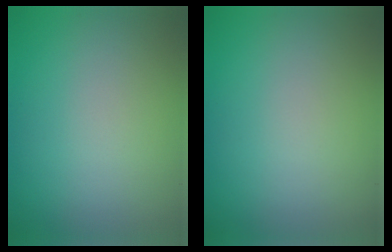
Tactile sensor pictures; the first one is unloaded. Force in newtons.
{"total": 0.0}